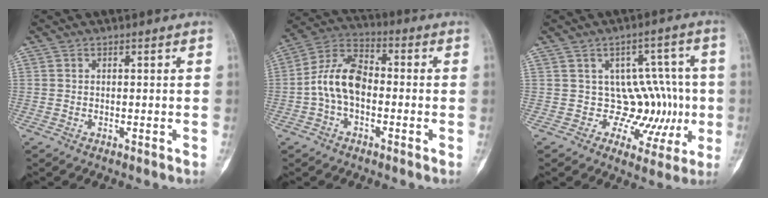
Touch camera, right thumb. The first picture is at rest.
{"total": 10.7, "force": [-1.4, 6.5, 8.3], "torque": [-0.151, 0.036, -0.039]}
{"total": 10.5, "force": [-0.7, 8.6, 6.0], "torque": [-0.012, 0.020, -0.002]}